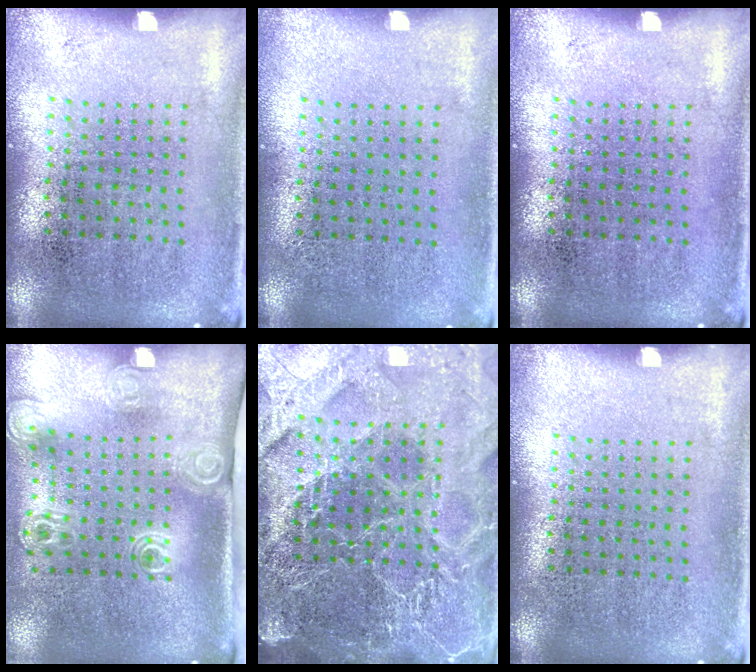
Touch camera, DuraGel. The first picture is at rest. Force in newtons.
{"total": 0.0}
{"total": 0.0}
{"total": 2.2, "press": 1.6, "slide": 1.6}
{"total": 5.7, "press": 4.9, "slide": 2.8}
{"total": 0.0}